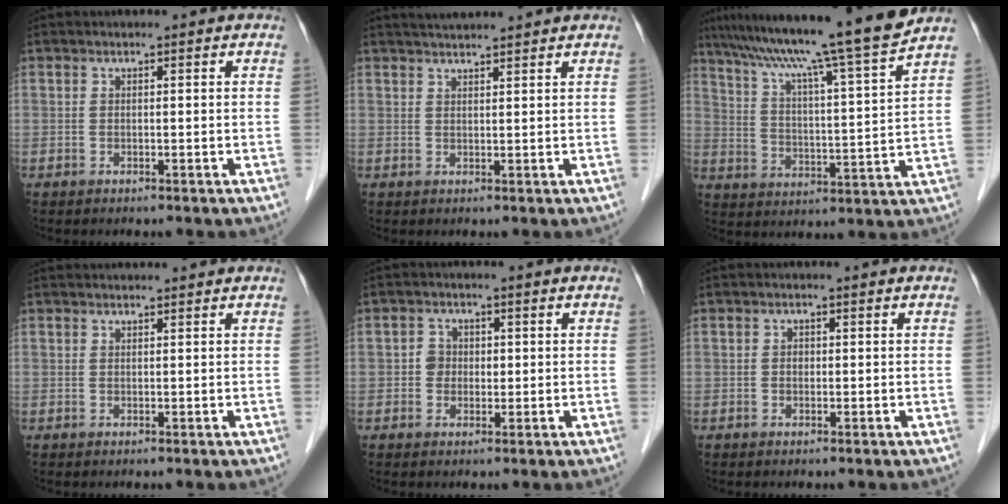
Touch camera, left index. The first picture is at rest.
{"total": 4.2, "force": [4.0, -0.2, 1.5], "torque": [-0.021, 0.029, 0.061]}
{"total": 18.8, "force": [15.9, -2.1, 9.9], "torque": [-0.164, -0.015, 0.234]}
{"total": 2.0, "force": [2.0, 0.2, 0.4], "torque": [-0.007, 0.025, 0.030]}
{"total": 2.5, "force": [0.1, 2.4, 0.8], "torque": [-0.015, 0.008, 0.000]}
{"total": 0.8, "force": [0.1, 0.7, 0.4], "torque": [-0.011, 0.003, -0.002]}